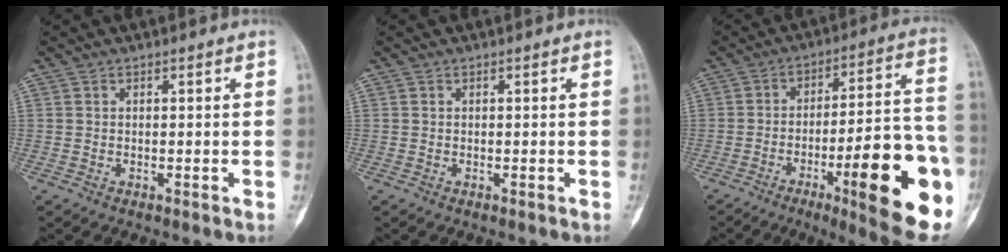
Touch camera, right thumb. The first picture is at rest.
{"total": 0.0}
{"total": 23.9, "force": [-8.5, 5.3, 21.7], "torque": [-0.249, 0.027, -0.114]}